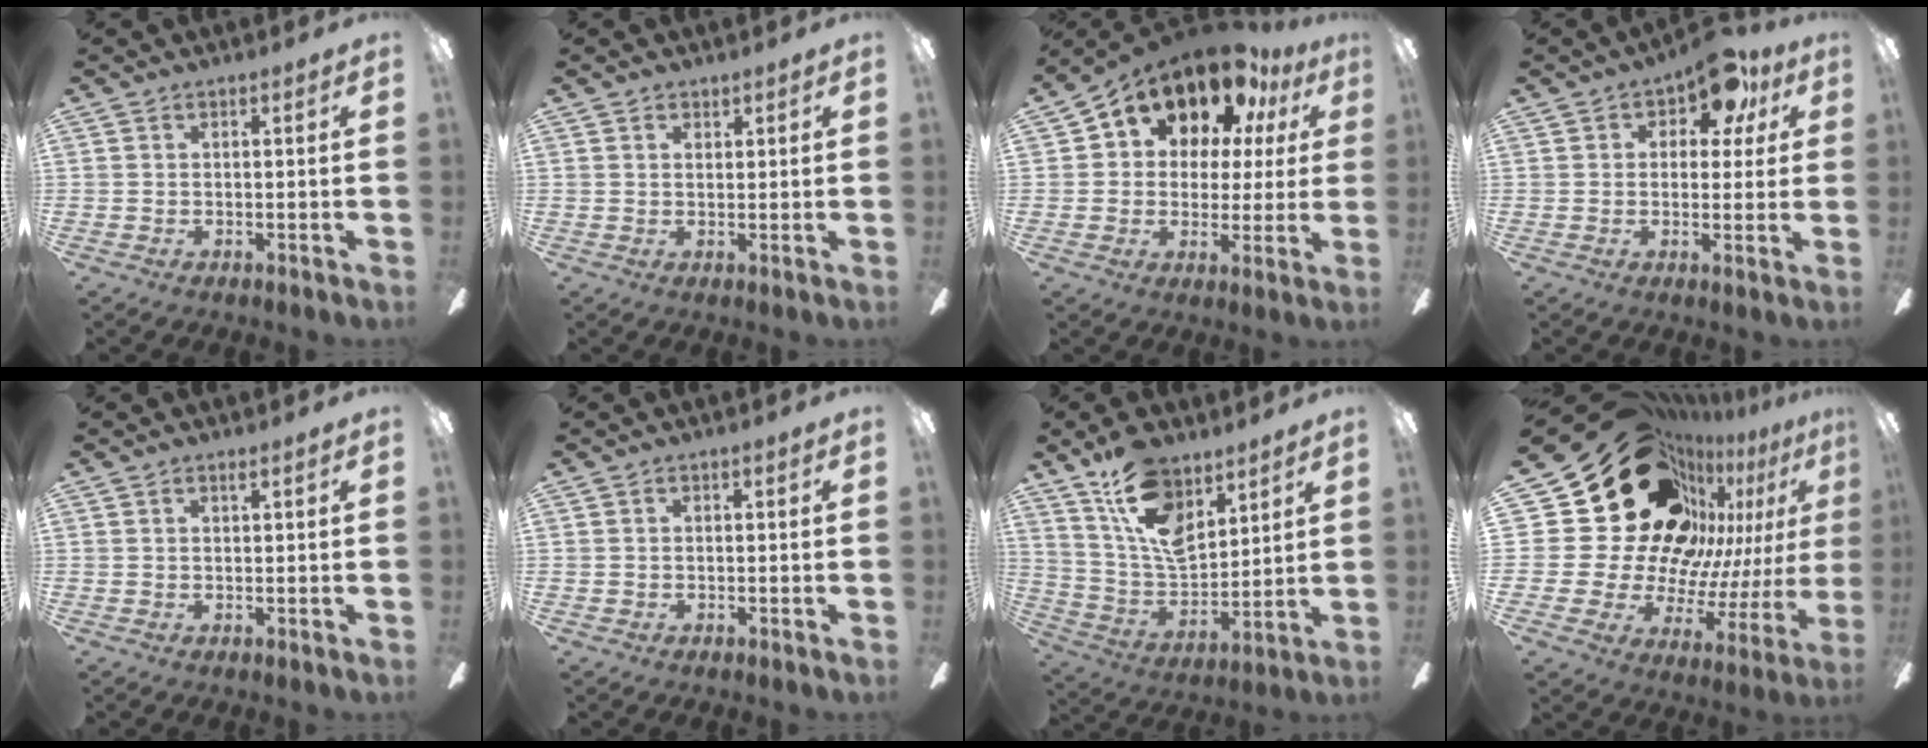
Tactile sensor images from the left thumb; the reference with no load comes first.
{"total": 1.3, "force": [0.9, 0.8, 0.2], "torque": [0.002, -0.002, 0.016]}
{"total": 13.8, "force": [10.0, 7.7, 5.7], "torque": [-0.112, -0.064, 0.178]}
{"total": 10.8, "force": [6.1, 6.2, 6.5], "torque": [-0.078, -0.023, 0.102]}
{"total": 0.7, "force": [0.4, 0.2, 0.5], "torque": [-0.011, 0.004, 0.007]}
{"total": 0.7, "force": [-0.2, 0.6, 0.2], "torque": [-0.003, 0.004, -0.005]}
{"total": 15.4, "force": [10.0, 8.0, 8.6], "torque": [-0.174, -0.044, 0.187]}
{"total": 33.6, "force": [15.8, 21.8, 20.1], "torque": [-0.328, -0.130, 0.347]}